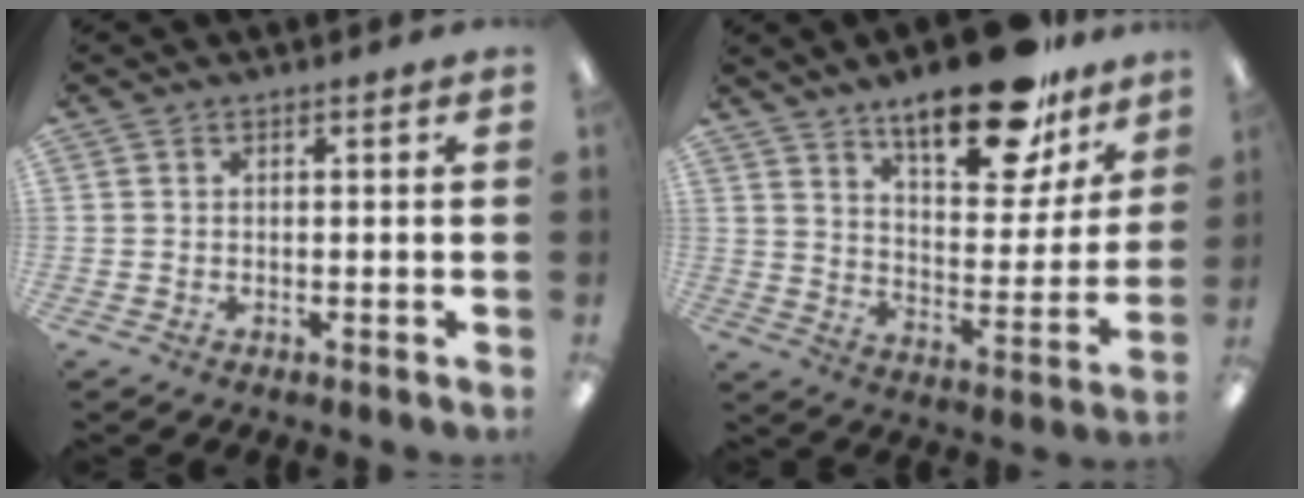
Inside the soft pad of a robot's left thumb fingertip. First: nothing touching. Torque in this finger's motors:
{"motor_torque": [0.72, 0.60, 1.25, -1.53, 0.12]}